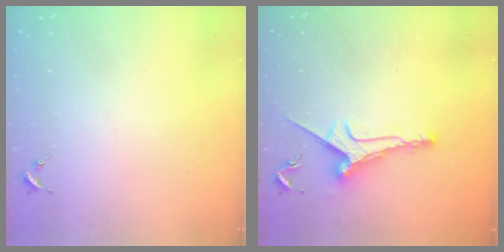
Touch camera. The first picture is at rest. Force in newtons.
{"total": 9.1, "press": 9.0, "slide": 0.6}